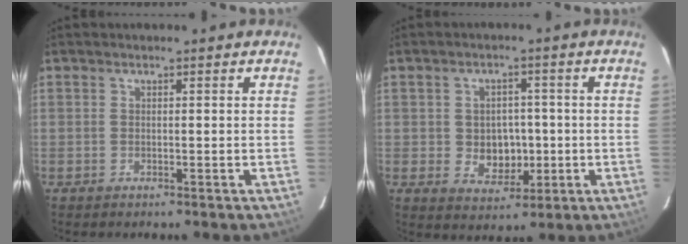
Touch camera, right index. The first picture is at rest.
{"total": 6.3, "force": [-0.8, 5.3, 3.4], "torque": [-0.067, 0.006, 0.005]}